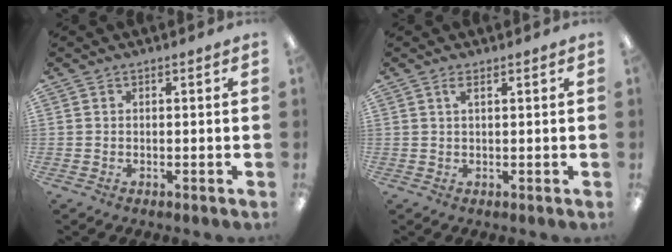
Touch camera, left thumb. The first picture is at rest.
{"total": 1.8, "force": [1.0, 0.5, 1.3], "torque": [-0.031, 0.003, 0.018]}